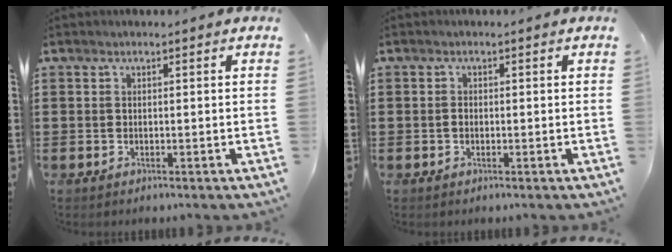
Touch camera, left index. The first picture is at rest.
{"total": 1.0, "force": [-0.2, 0.6, 0.8], "torque": [-0.017, 0.002, -0.004]}